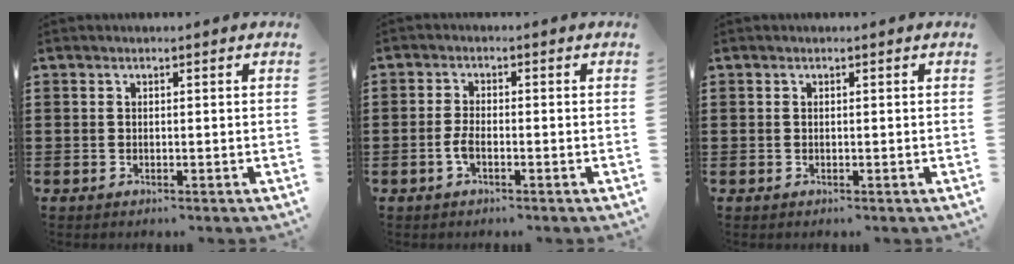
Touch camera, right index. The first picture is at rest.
{"total": 2.5, "force": [-0.9, 0.9, 2.1], "torque": [-0.055, -0.003, -0.020]}
{"total": 0.0}